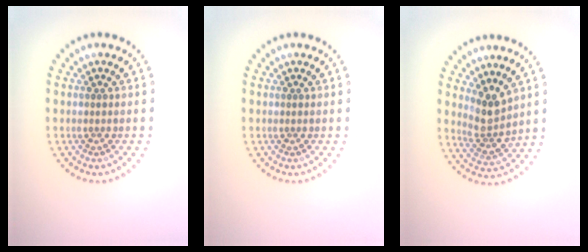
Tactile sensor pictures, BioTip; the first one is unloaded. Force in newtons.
{"total": 0.0}
{"total": 2.9, "press": 2.3, "slide": 1.8}